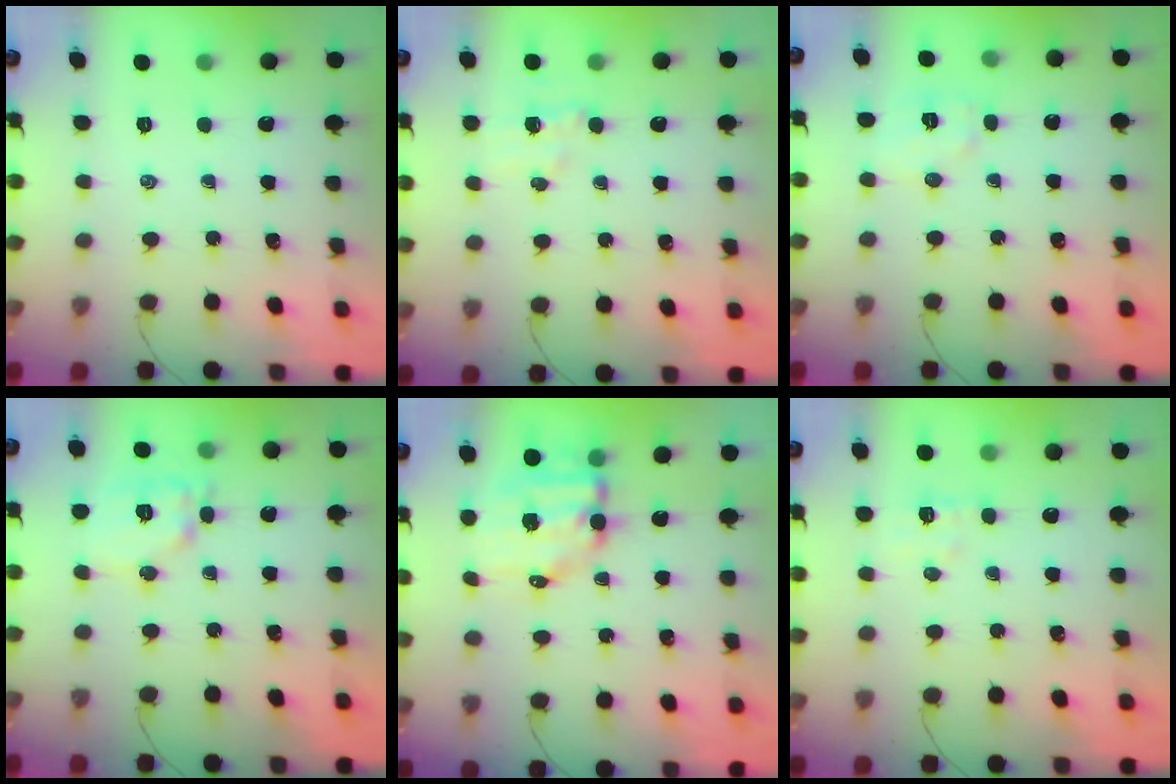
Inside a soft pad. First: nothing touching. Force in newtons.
{"total": 4.4, "press": 4.2, "slide": 1.3}
{"total": 6.0, "press": 5.9, "slide": 1.2}
{"total": 11.7, "press": 11.7, "slide": 0.6}
{"total": 9.1, "press": 8.9, "slide": 1.7}
{"total": 4.6, "press": 4.4, "slide": 1.1}